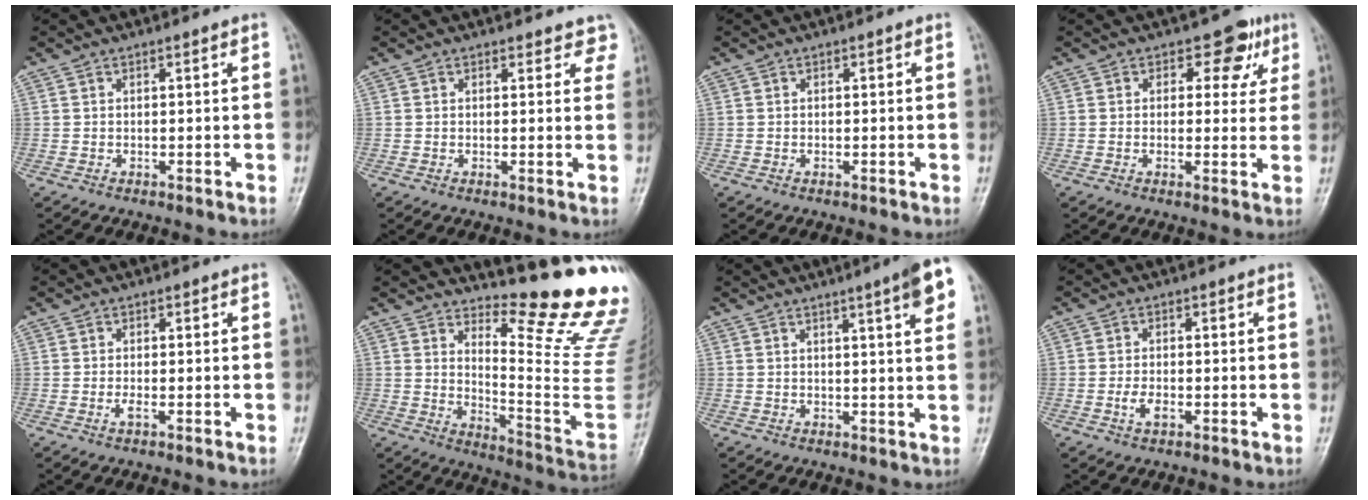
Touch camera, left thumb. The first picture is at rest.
{"total": 4.3, "force": [3.8, 2.0, 0.6], "torque": [0.035, -0.015, 0.021]}
{"total": 0.0}
{"total": 6.2, "force": [2.6, 4.3, 3.7], "torque": [-0.001, -0.004, 0.023]}
{"total": 1.4, "force": [-0.5, 0.5, 1.2], "torque": [-0.025, -0.001, -0.013]}
{"total": 18.9, "force": [14.7, 2.0, 11.7], "torque": [-0.138, -0.177, 0.202]}
{"total": 7.6, "force": [3.7, 0.7, 6.6], "torque": [-0.083, -0.010, 0.045]}
{"total": 2.9, "force": [-1.1, 1.6, 2.2], "torque": [-0.041, 0.007, -0.022]}